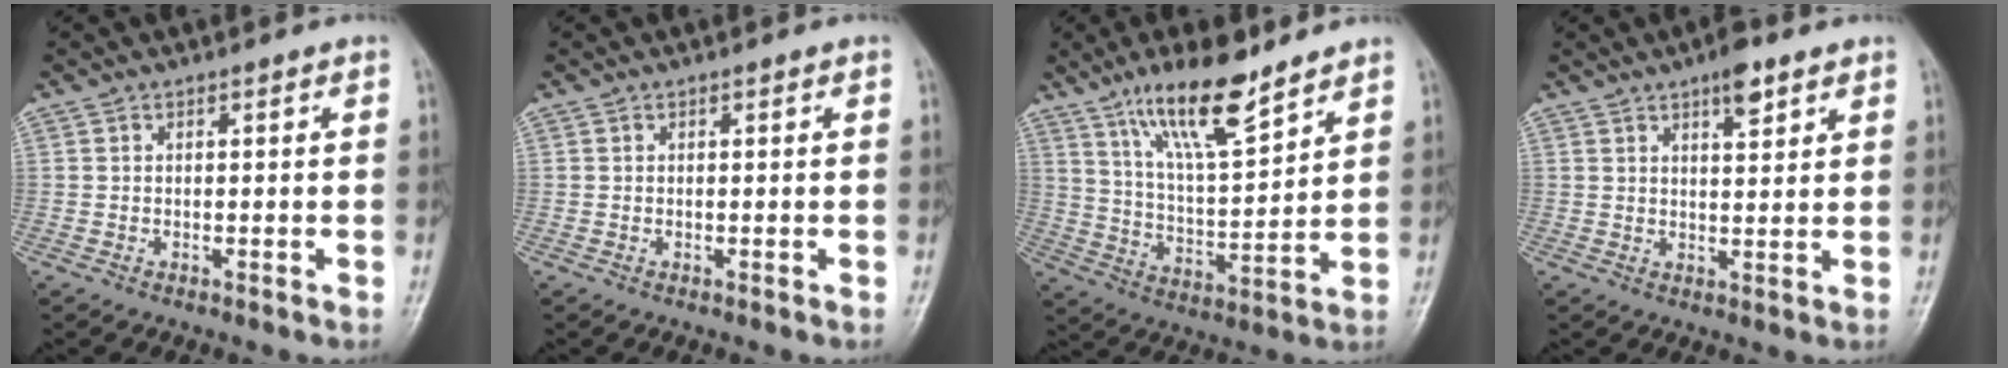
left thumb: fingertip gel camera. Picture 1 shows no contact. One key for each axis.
{"total": 0.0}
{"total": 14.8, "fx": 10.3, "fy": 4.0, "fz": 9.8, "tx": -0.152, "ty": -0.060, "tz": 0.191}
{"total": 5.6, "fx": 3.4, "fy": 2.0, "fz": 3.9, "tx": -0.046, "ty": -0.017, "tz": 0.048}